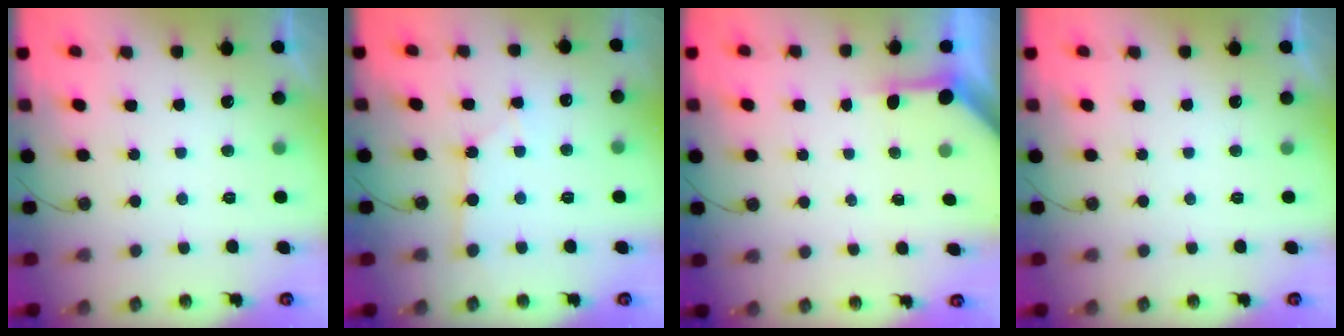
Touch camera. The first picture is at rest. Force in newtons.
{"total": 2.6, "press": 2.6, "slide": 0.3}
{"total": 3.4, "press": 3.3, "slide": 0.3}
{"total": 0.0}